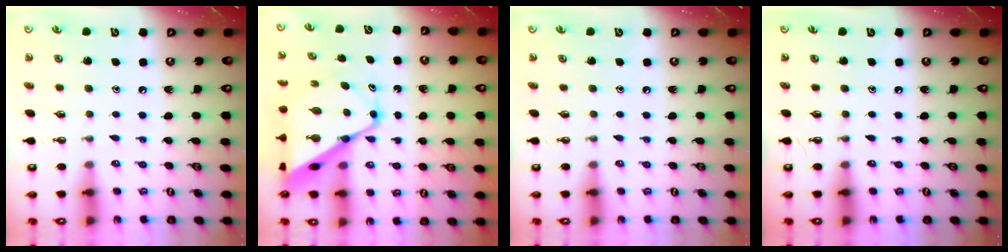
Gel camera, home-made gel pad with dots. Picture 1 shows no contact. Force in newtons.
{"total": 13.0, "press": 13.0, "slide": 1.2}
{"total": 0.0}
{"total": 0.0}